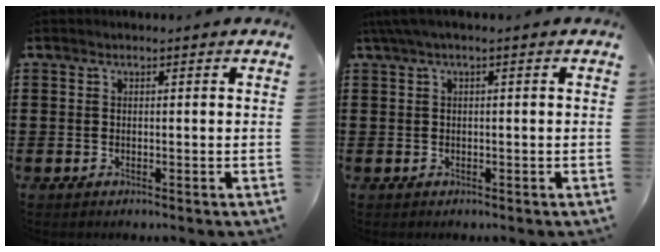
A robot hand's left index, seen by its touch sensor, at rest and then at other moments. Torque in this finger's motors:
{"motor_torque": [0.23, -0.19, 0.38, 0.09]}